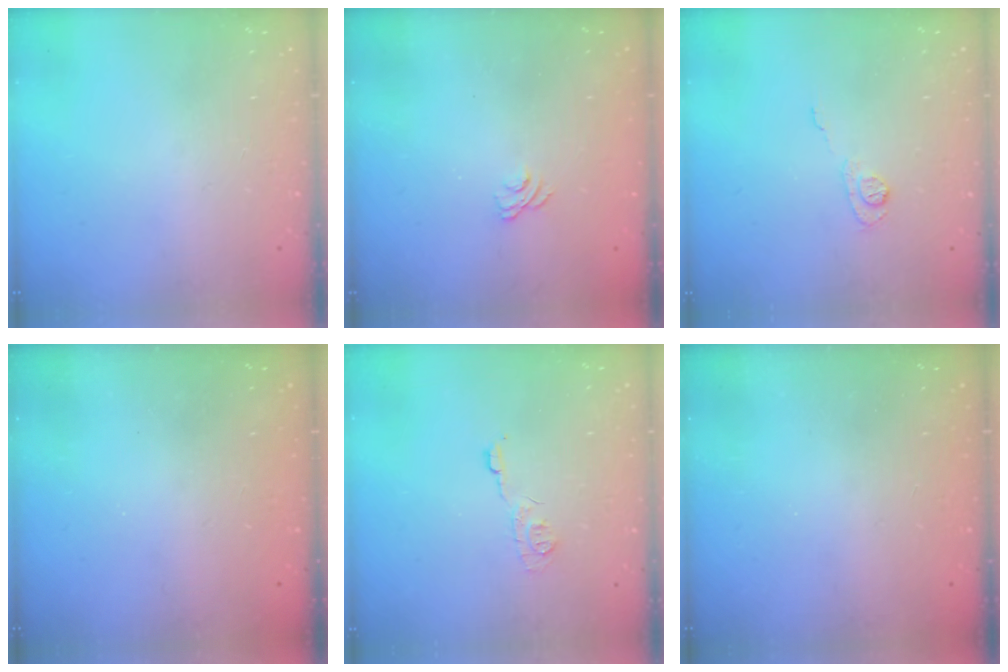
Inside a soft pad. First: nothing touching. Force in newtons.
{"total": 1.5, "press": 0.9, "slide": 1.2}
{"total": 6.4, "press": 6.3, "slide": 0.6}
{"total": 2.4, "press": 2.3, "slide": 0.8}
{"total": 6.1, "press": 6.0, "slide": 0.6}
{"total": 2.3, "press": 2.2, "slide": 0.7}